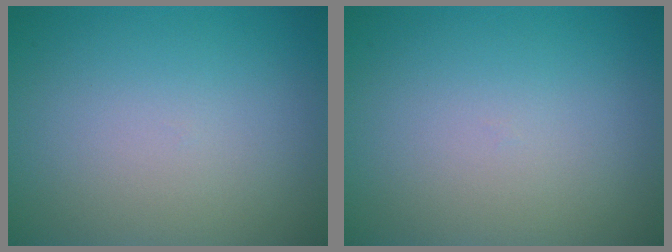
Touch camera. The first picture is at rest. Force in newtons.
{"total": 0.0}